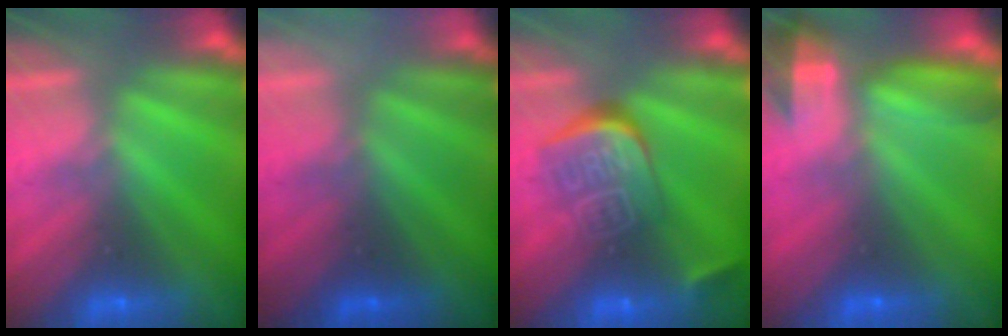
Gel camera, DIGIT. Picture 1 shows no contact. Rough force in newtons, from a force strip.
{"total": 2.4}
{"total": 9.4}
{"total": 7.7}